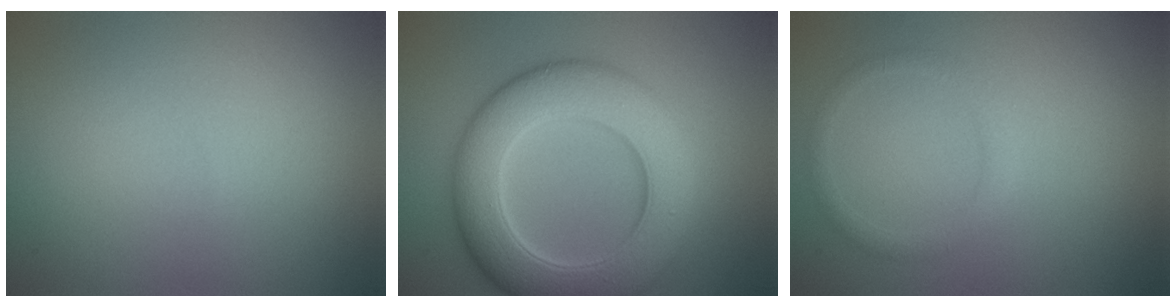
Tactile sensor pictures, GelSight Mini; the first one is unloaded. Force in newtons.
{"total": 10.0, "press": 10.0, "slide": 0.0}
{"total": 1.4, "press": 1.3, "slide": 0.2}